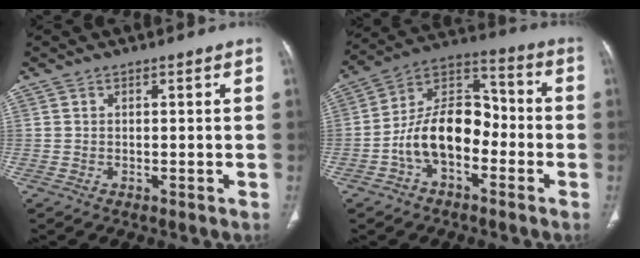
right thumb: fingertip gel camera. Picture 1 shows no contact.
{"total": 14.3, "force": [-4.1, 8.9, 10.5], "torque": [-0.161, 0.056, -0.082]}